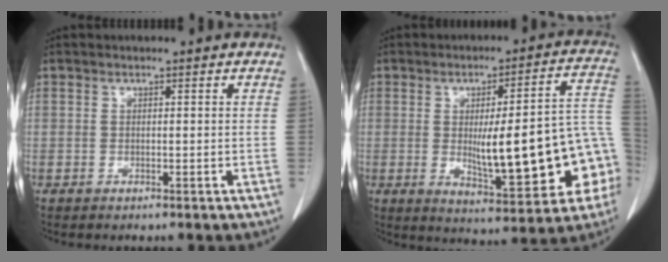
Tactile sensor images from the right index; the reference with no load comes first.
{"total": 19.6, "force": [-3.0, 4.0, 19.0], "torque": [-0.191, 0.031, -0.018]}